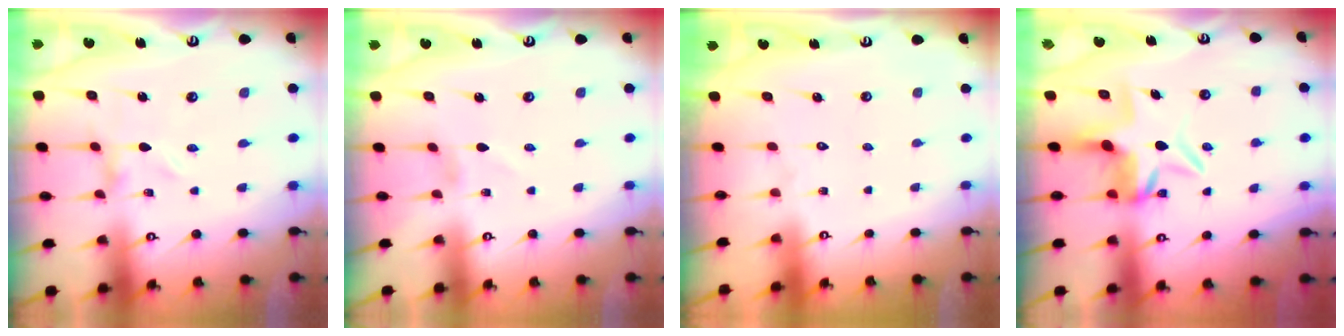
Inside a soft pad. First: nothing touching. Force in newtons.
{"total": 1.1, "press": 1.1, "slide": 0.1}
{"total": 1.7, "press": 1.7, "slide": 0.1}
{"total": 6.2, "press": 6.1, "slide": 0.7}